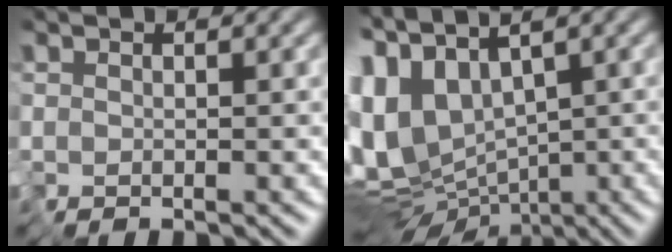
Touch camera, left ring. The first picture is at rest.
{"total": 10.8, "force": [0.5, 6.1, 8.9], "torque": [-0.208, -0.010, 0.053]}